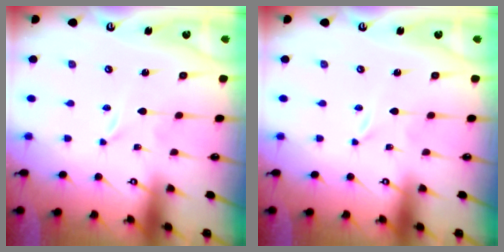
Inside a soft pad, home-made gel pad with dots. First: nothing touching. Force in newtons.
{"total": 0.0}